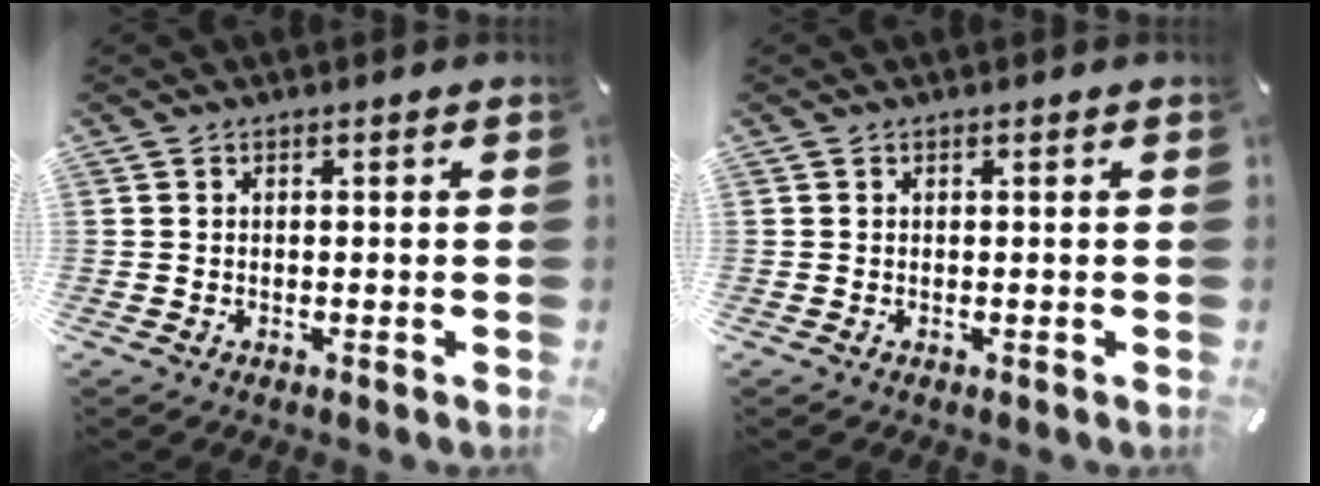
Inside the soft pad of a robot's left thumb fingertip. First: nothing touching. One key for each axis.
{"total": 0.0}